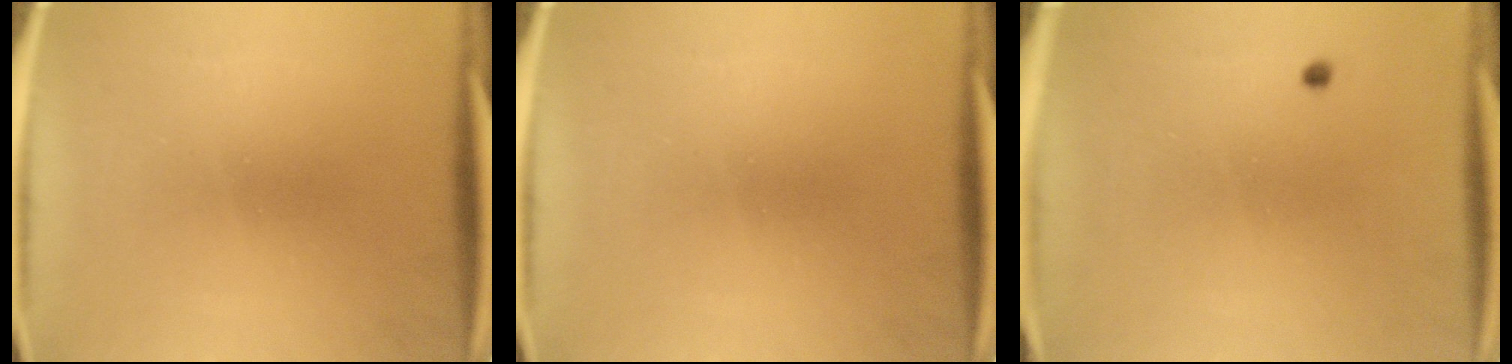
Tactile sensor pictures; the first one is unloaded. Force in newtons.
{"total": 0.0}
{"total": 0.5}